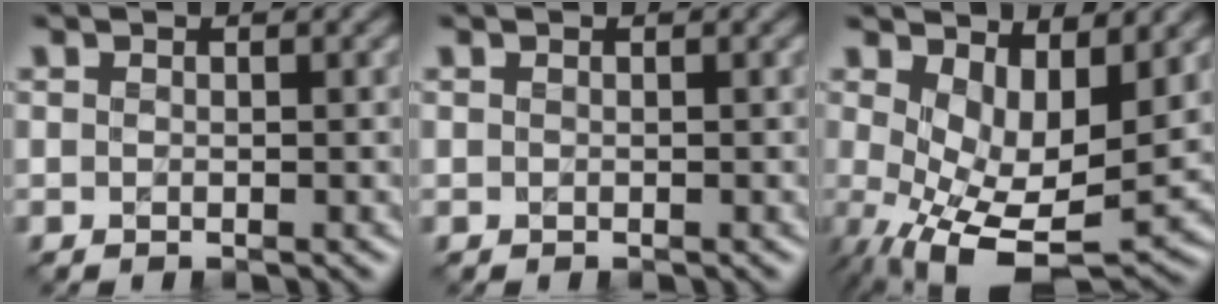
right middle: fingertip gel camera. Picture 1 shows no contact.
{"total": 0.0}
{"total": 9.6, "force": [0.0, 4.8, 8.4], "torque": [-0.160, -0.027, 0.011]}